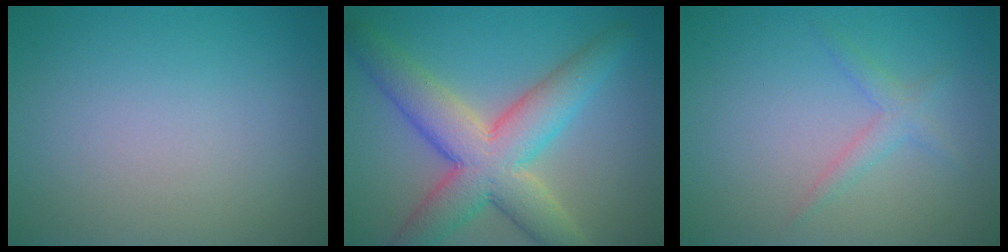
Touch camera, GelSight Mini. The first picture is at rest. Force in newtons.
{"total": 8.6, "press": 8.6, "slide": 0.4}
{"total": 1.7, "press": 1.7, "slide": 0.1}